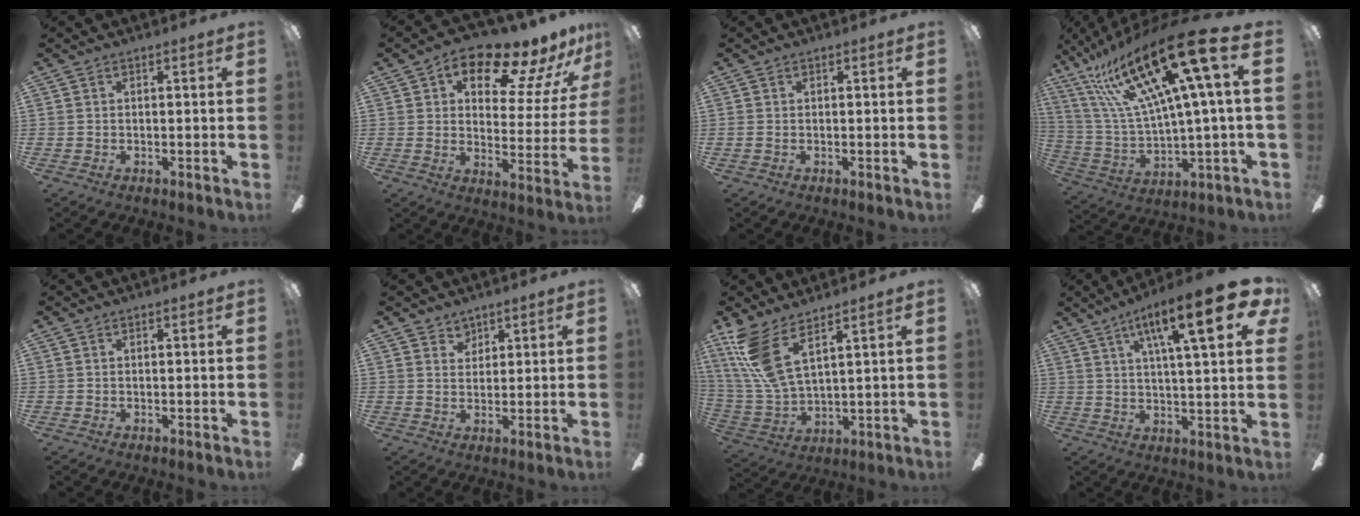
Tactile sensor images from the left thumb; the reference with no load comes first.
{"total": 15.7, "force": [11.9, 6.0, 8.3], "torque": [-0.135, -0.076, 0.200]}
{"total": 0.6, "force": [-0.1, 0.4, 0.4], "torque": [-0.009, 0.003, -0.003]}
{"total": 29.0, "force": [14.1, 7.6, 24.1], "torque": [-0.477, -0.090, 0.223]}
{"total": 0.0}
{"total": 3.1, "force": [2.5, 1.9, 0.1], "torque": [0.008, -0.011, 0.045]}
{"total": 12.7, "force": [7.3, 4.2, 9.5], "torque": [-0.214, -0.037, 0.135]}
{"total": 18.7, "force": [9.1, 4.2, 15.8], "torque": [-0.245, -0.033, 0.129]}